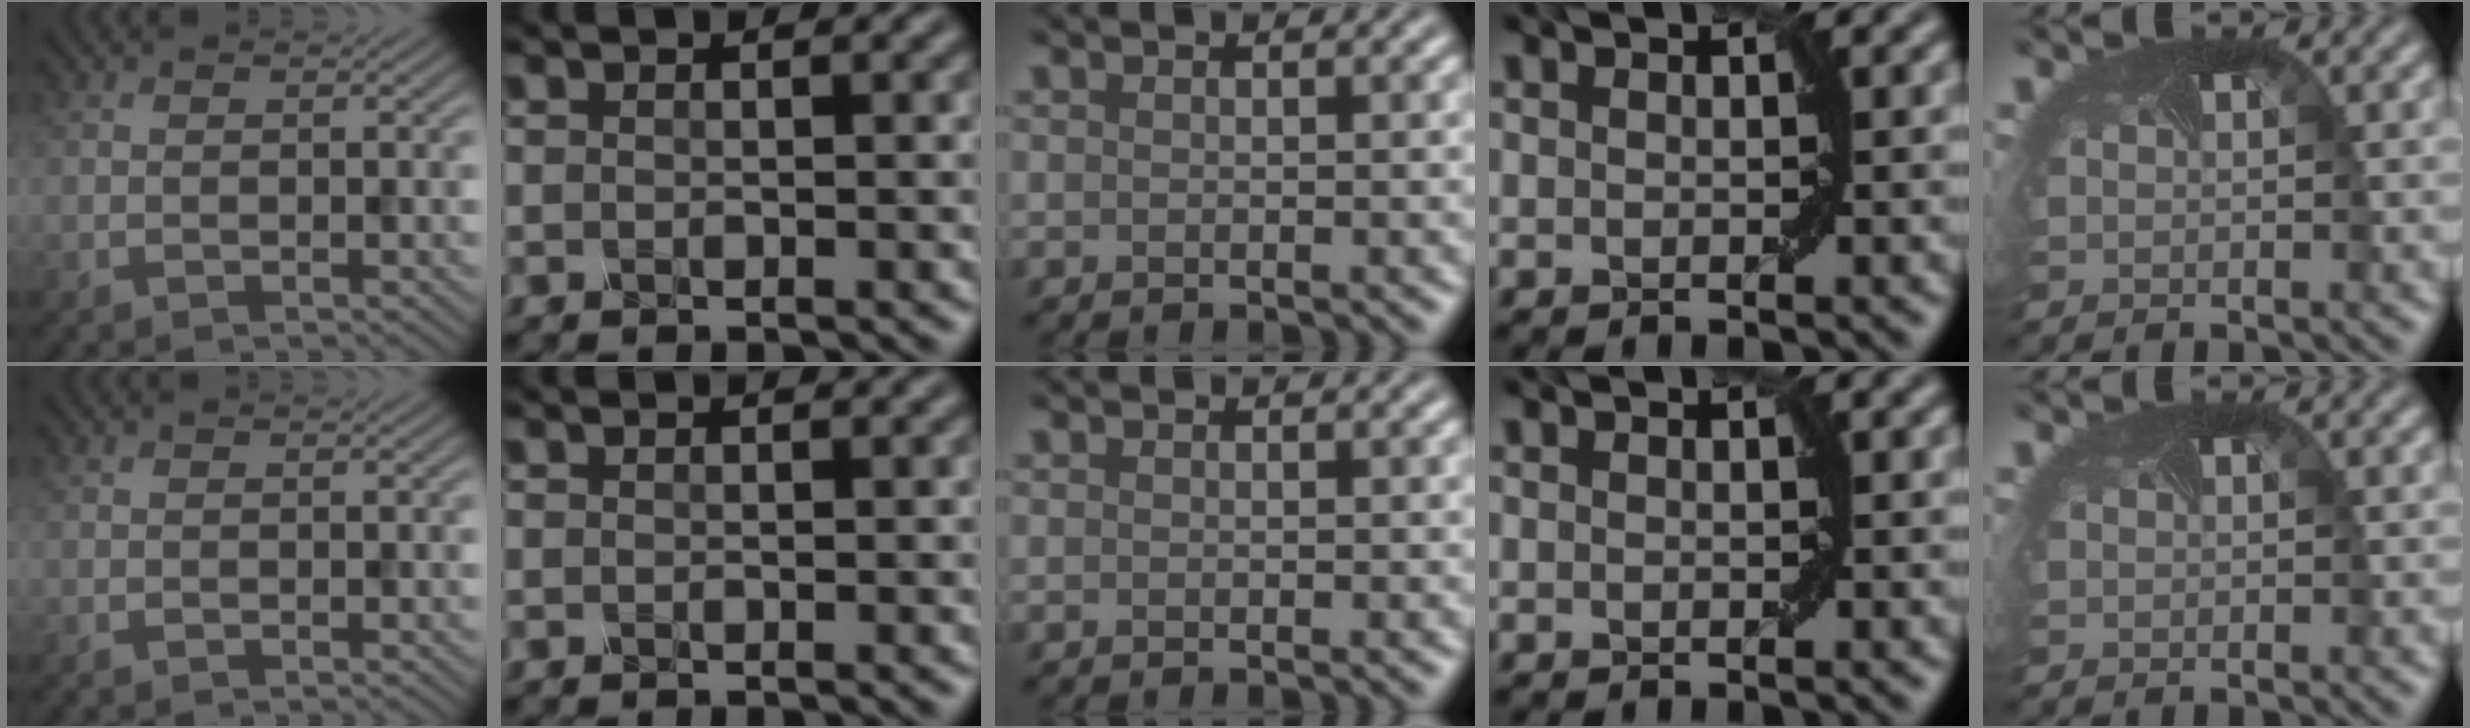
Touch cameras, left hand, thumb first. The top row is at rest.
{}